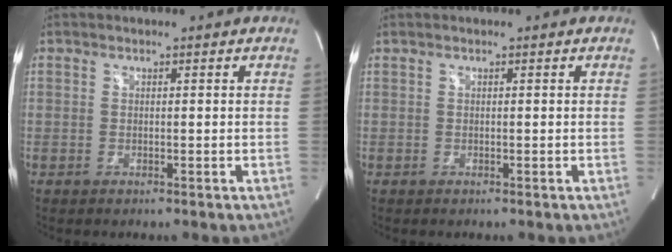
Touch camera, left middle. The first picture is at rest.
{"total": 0.0}